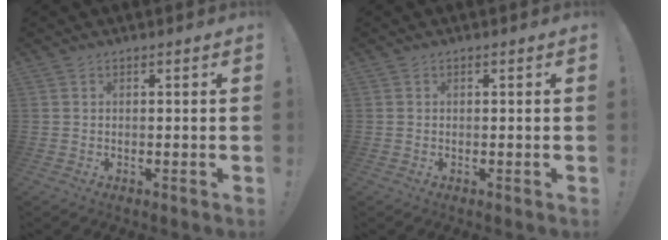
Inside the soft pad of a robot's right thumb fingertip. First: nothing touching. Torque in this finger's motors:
{"motor_torque": [-0.04, 0.43, 0.18, -0.12, 0.04]}